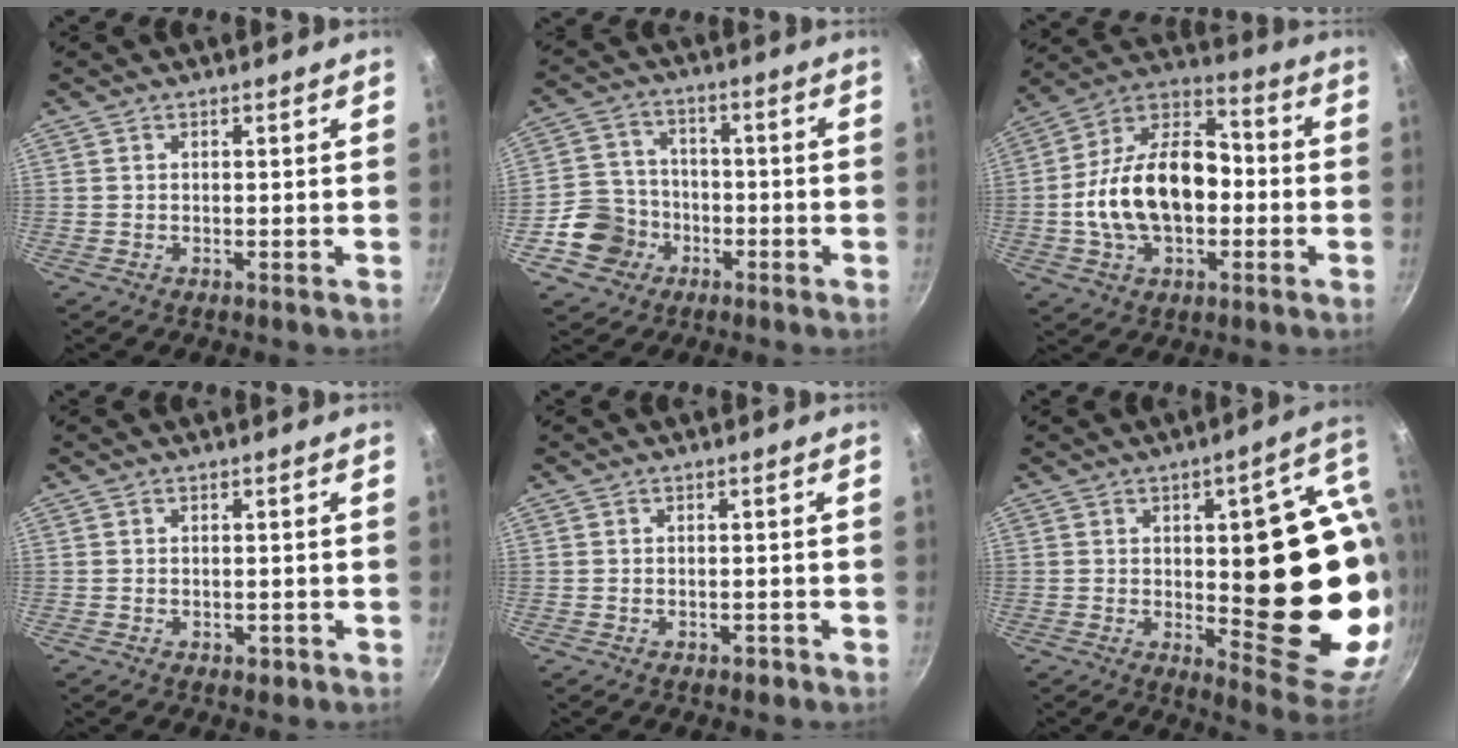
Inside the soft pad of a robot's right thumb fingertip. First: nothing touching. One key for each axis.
{"total": 9.5, "fx": -3.8, "fy": 8.2, "fz": 2.8, "tx": -0.027, "ty": 0.037, "tz": -0.076}
{"total": 19.8, "fx": -2.2, "fy": 12.6, "fz": 15.1, "tx": -0.240, "ty": 0.047, "tz": -0.051}
{"total": 1.8, "fx": -0.8, "fy": 1.2, "fz": 1.2, "tx": -0.016, "ty": 0.001, "tz": -0.008}
{"total": 1.6, "fx": -0.9, "fy": 0.9, "fz": 0.9, "tx": -0.011, "ty": 0.008, "tz": -0.009}
{"total": 24.7, "fx": 0.0, "fy": 9.4, "fz": 22.8, "tx": -0.241, "ty": -0.014, "tz": 0.011}